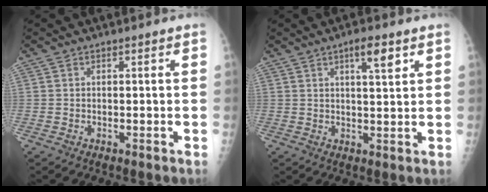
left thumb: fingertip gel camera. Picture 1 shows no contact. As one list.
[{"total": 4.9, "force": [2.6, 1.2, 4.0], "torque": [-0.059, -0.012, 0.042]}]